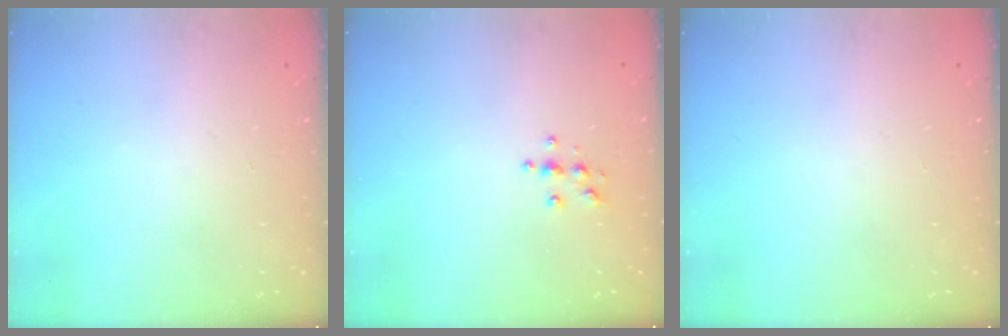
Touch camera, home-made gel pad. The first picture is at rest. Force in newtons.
{"total": 3.6, "press": 3.6, "slide": 0.4}
{"total": 0.0}